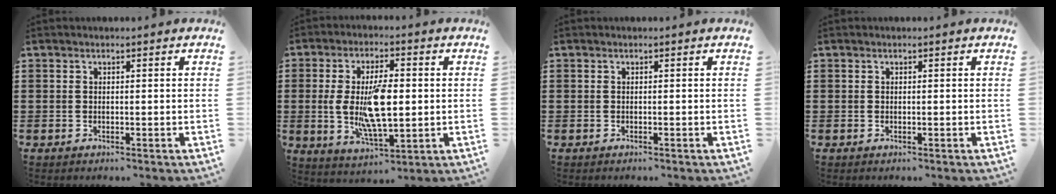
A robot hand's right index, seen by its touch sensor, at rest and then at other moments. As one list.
[{"total": 10.6, "force": [0.1, 4.3, 9.7], "torque": [-0.193, -0.003, -0.003]}, {"total": 0.0}, {"total": 0.0}]